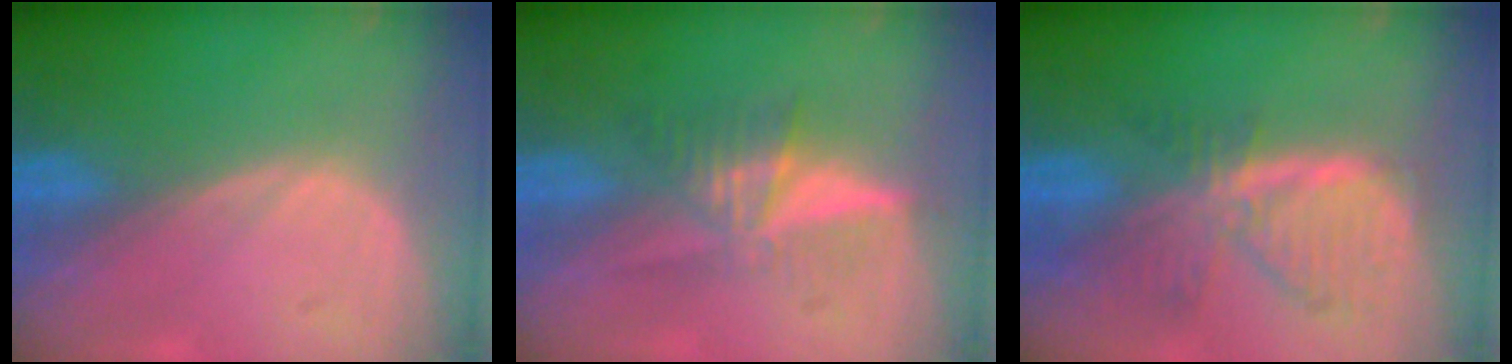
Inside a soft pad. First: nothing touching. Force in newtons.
{"total": 5.1, "press": 4.9, "slide": 1.5}
{"total": 8.2, "press": 7.1, "slide": 4.0}